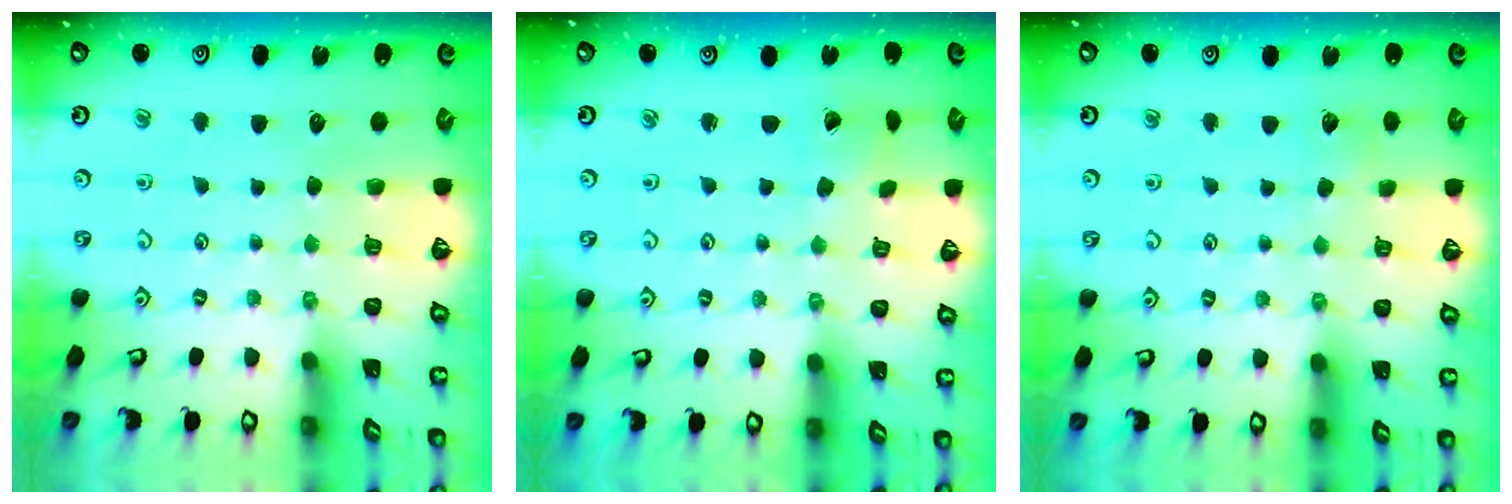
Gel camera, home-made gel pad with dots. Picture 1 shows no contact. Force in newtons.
{"total": 0.8, "press": 0.8, "slide": 0.1}
{"total": 3.4, "press": 3.4, "slide": 0.3}